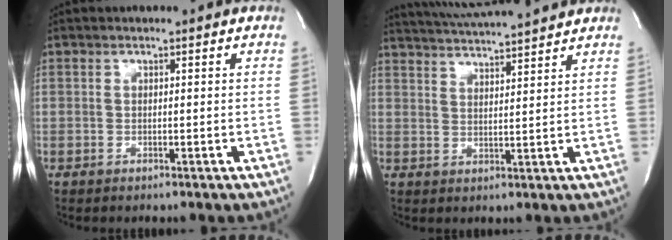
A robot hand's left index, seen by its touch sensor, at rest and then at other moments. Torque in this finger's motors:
{"motor_torque": [0.37, -0.39, 0.14, 0.07]}